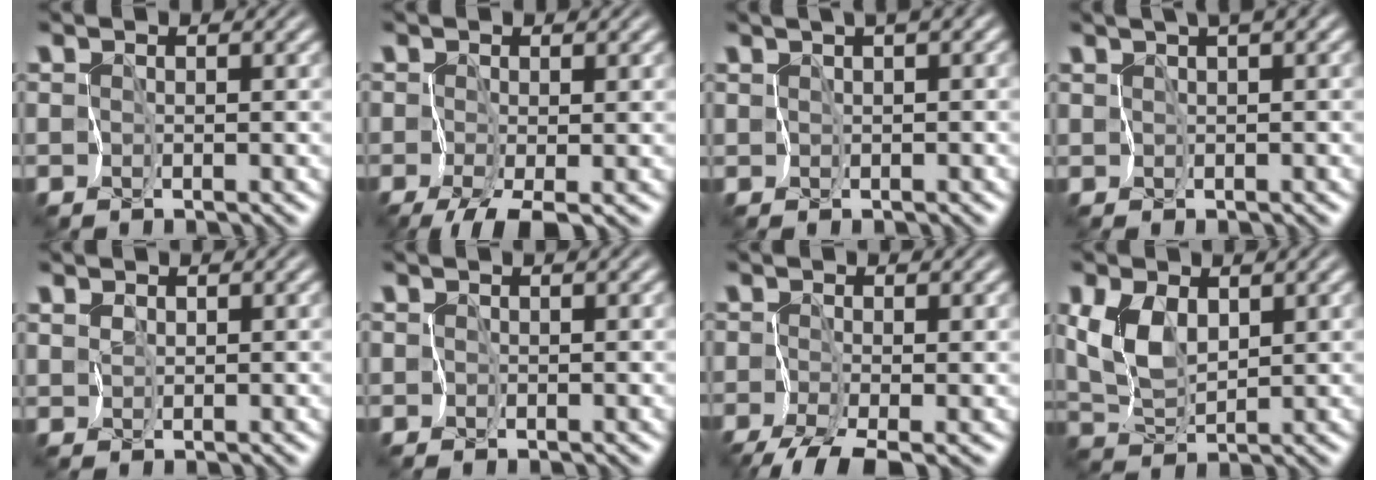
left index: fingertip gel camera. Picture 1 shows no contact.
{"total": 3.1, "force": [-1.3, 1.0, 2.6], "torque": [-0.047, 0.000, -0.023]}
{"total": 3.5, "force": [1.8, 1.1, 2.8], "torque": [-0.043, 0.011, 0.030]}
{"total": 3.2, "force": [2.0, 0.6, 2.4], "torque": [-0.042, 0.014, 0.035]}
{"total": 0.8, "force": [0.7, 0.4, -0.1], "torque": [-0.002, 0.000, 0.014]}
{"total": 0.6, "force": [0.1, 0.4, 0.4], "torque": [-0.001, 0.002, 0.001]}
{"total": 3.4, "force": [-2.4, 0.6, 2.3], "torque": [-0.035, -0.004, -0.045]}
{"total": 3.7, "force": [1.3, 1.9, 2.9], "torque": [-0.063, 0.002, 0.029]}